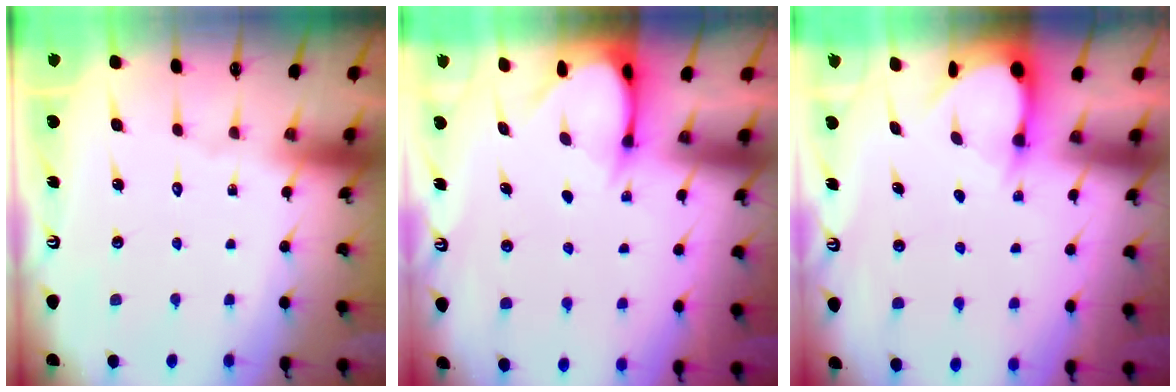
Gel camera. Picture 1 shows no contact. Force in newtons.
{"total": 3.4, "press": 3.4, "slide": 0.4}
{"total": 3.3, "press": 3.3, "slide": 0.4}